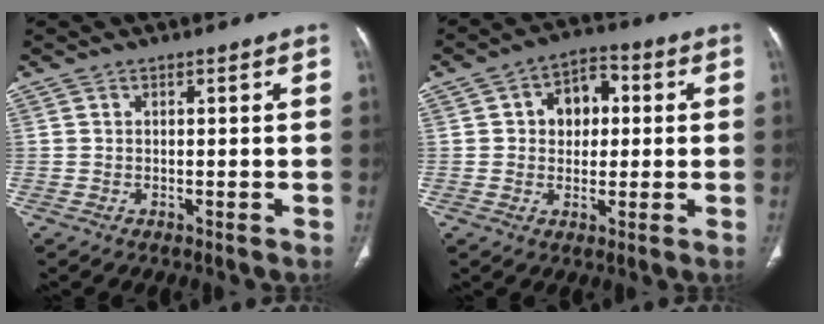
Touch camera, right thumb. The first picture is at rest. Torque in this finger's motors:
{"motor_torque": [-0.63, 0.52, -0.16, 0.26, 0.17]}